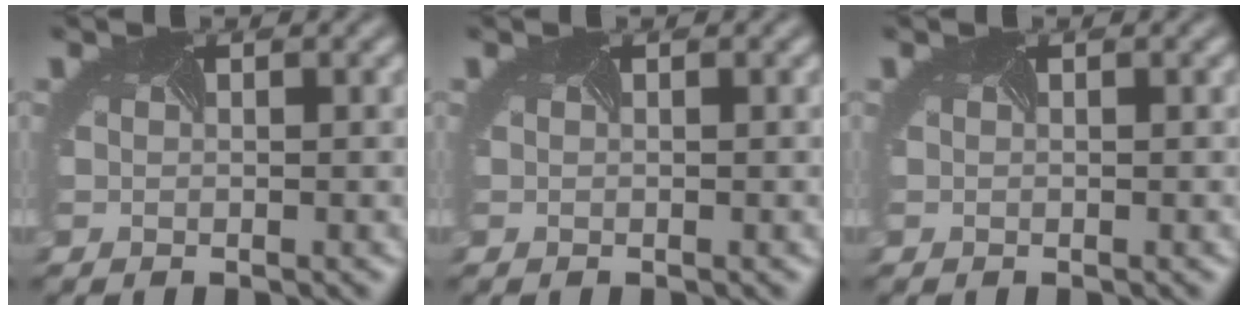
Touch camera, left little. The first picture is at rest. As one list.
[{"total": 0.0}, {"total": 0.0}]